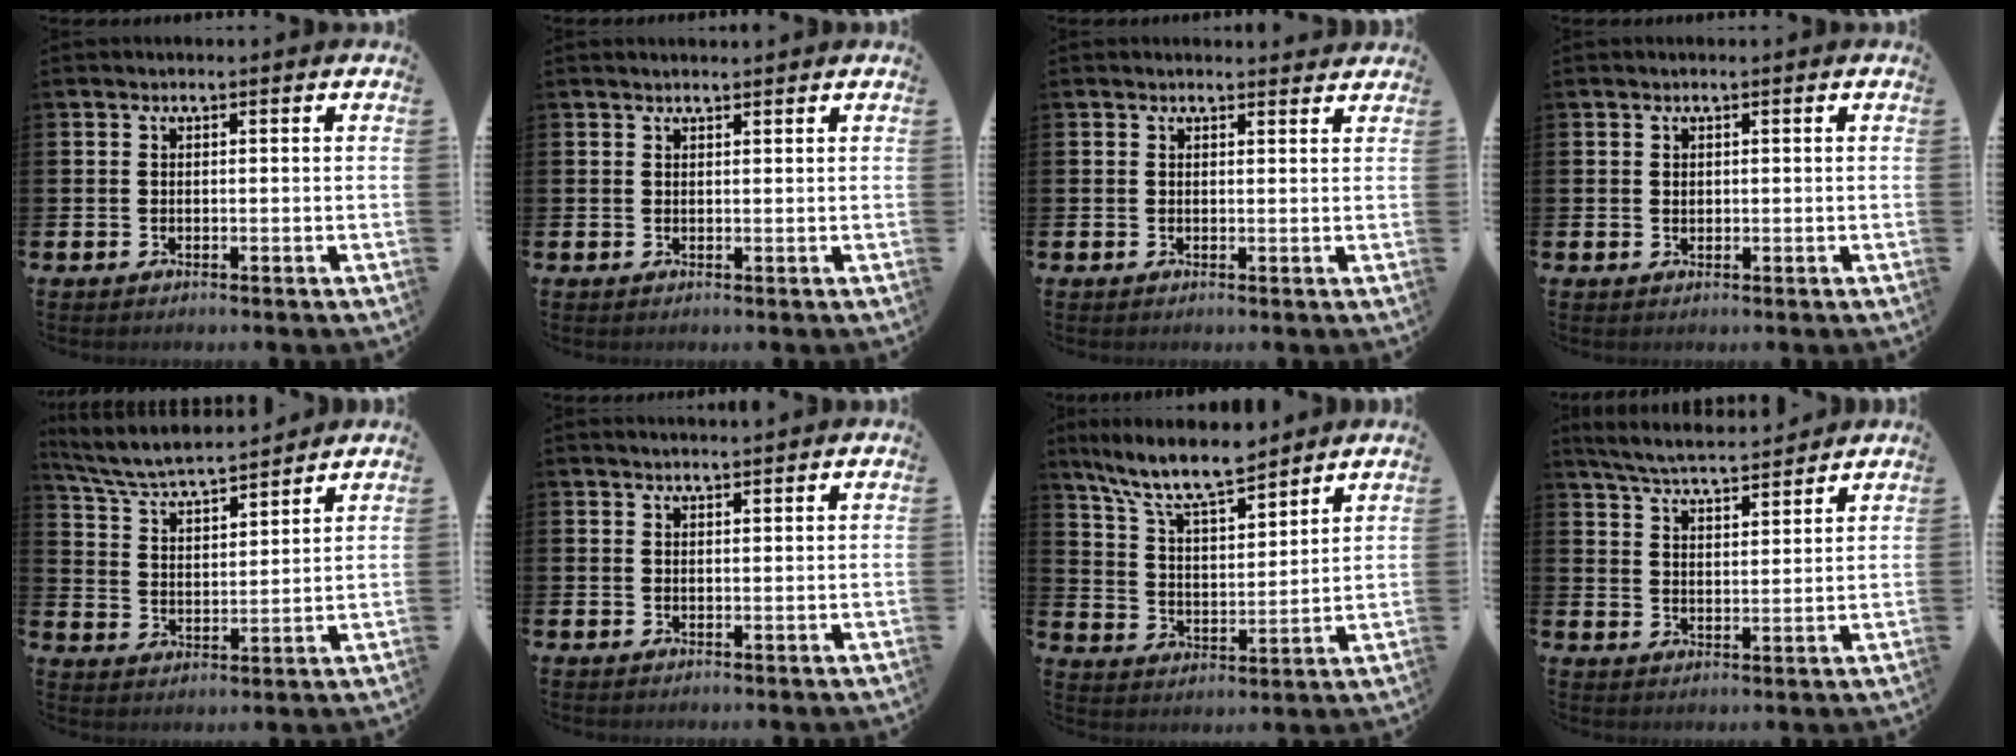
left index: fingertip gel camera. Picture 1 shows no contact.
{"total": 0.9, "force": [0.9, 0.0, 0.2], "torque": [0.007, -0.004, 0.015]}
{"total": 1.2, "force": [1.2, 0.2, 0.0], "torque": [0.005, -0.003, 0.021]}
{"total": 0.7, "force": [0.5, 0.5, 0.2], "torque": [0.006, -0.001, 0.006]}
{"total": 6.1, "force": [5.9, 0.5, 1.8], "torque": [-0.066, -0.042, 0.100]}
{"total": 1.7, "force": [1.7, -0.1, 0.1], "torque": [-0.001, -0.008, 0.030]}
{"total": 10.3, "force": [9.1, 1.9, 4.5], "torque": [-0.115, -0.047, 0.162]}
{"total": 5.7, "force": [5.5, 0.3, 1.2], "torque": [-0.049, -0.032, 0.099]}